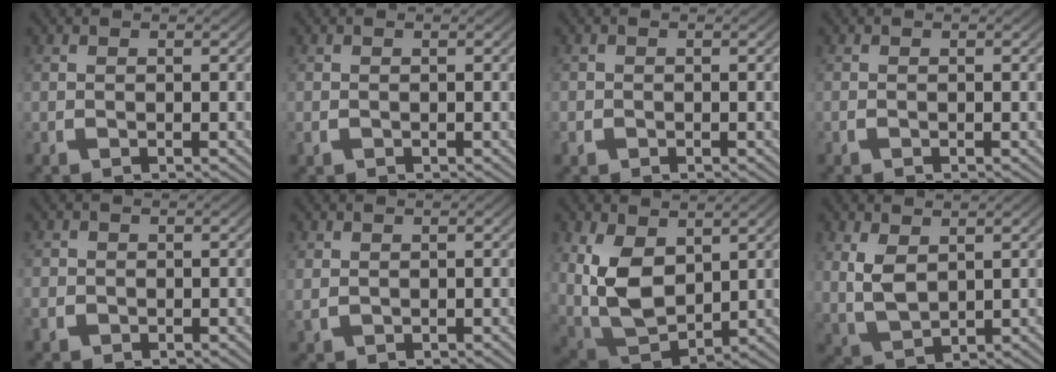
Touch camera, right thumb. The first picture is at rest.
{"total": 0.7, "force": [-0.3, 0.5, -0.2], "torque": [0.000, -0.001, -0.006]}
{"total": 1.3, "force": [-0.6, 1.1, -0.1], "torque": [0.000, -0.001, -0.015]}
{"total": 0.6, "force": [-0.5, 0.2, -0.2], "torque": [0.000, 0.002, -0.013]}
{"total": 1.8, "force": [-0.7, 1.6, 0.1], "torque": [-0.004, -0.002, -0.016]}
{"total": 0.9, "force": [0.3, 0.8, 0.1], "torque": [-0.007, 0.003, 0.009]}
{"total": 9.8, "force": [0.3, 7.1, 6.8], "torque": [-0.184, -0.046, 0.027]}
{"total": 4.4, "force": [0.8, 3.3, 2.8], "torque": [-0.072, -0.017, 0.029]}